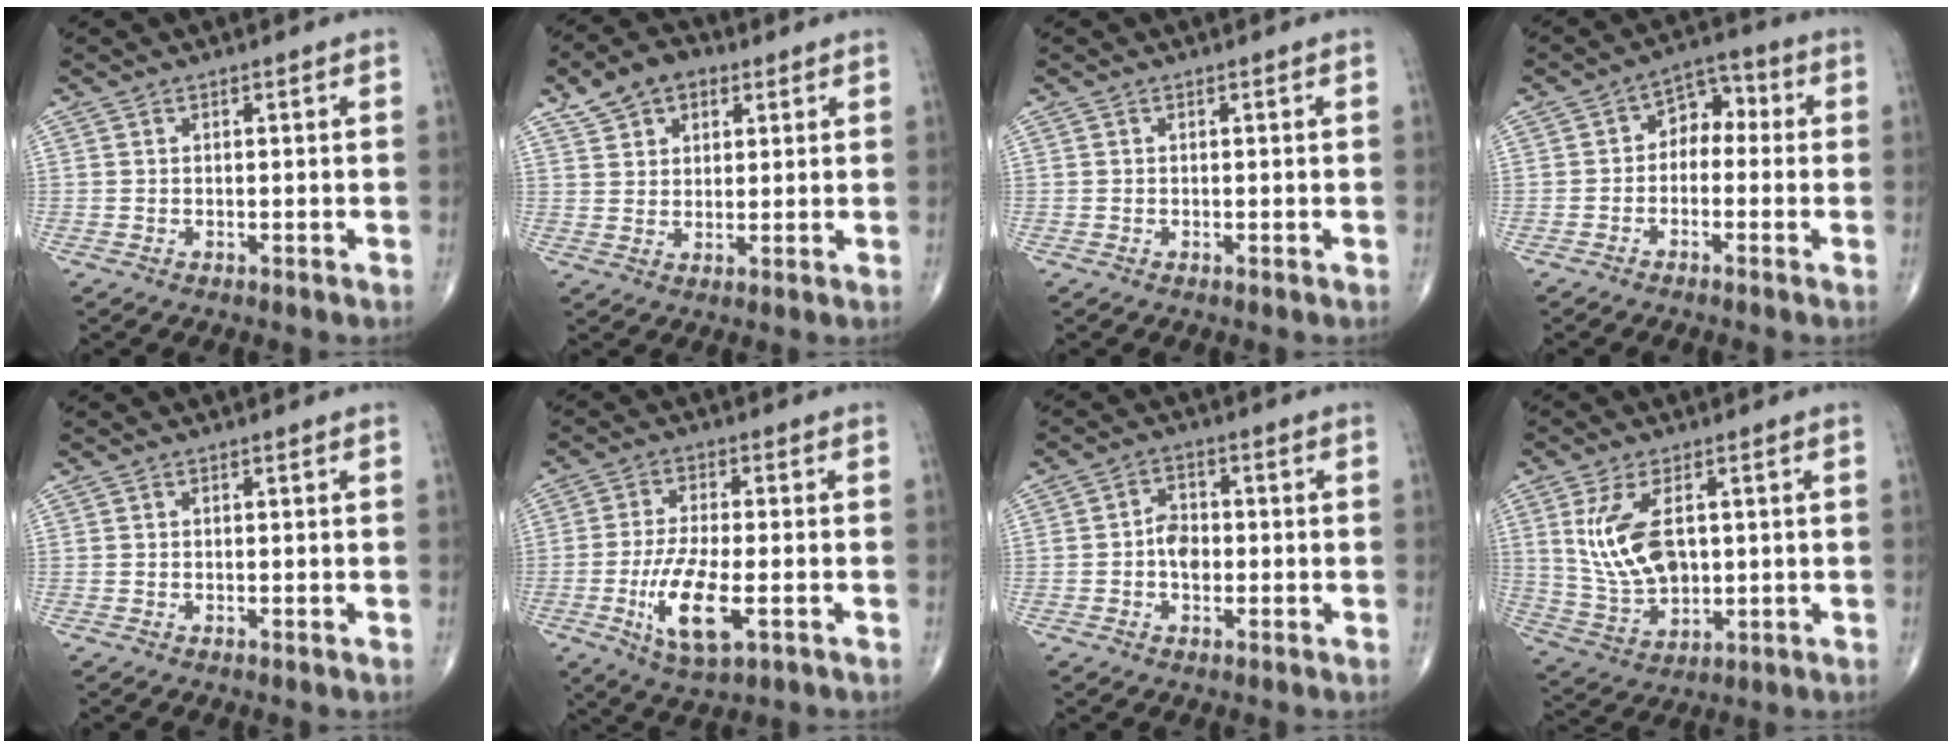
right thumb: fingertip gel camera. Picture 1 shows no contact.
{"total": 8.5, "force": [4.3, 5.7, 4.5], "torque": [-0.051, -0.002, 0.071]}
{"total": 0.0}
{"total": 6.2, "force": [-0.5, 4.5, 4.2], "torque": [-0.029, 0.032, -0.026]}
{"total": 0.0}
{"total": 10.9, "force": [-3.3, 3.7, 9.7], "torque": [-0.189, -0.003, -0.055]}
{"total": 4.6, "force": [-0.7, 3.2, 3.2], "torque": [-0.041, 0.014, -0.018]}
{"total": 13.2, "force": [2.7, 7.4, 10.6], "torque": [-0.206, -0.012, 0.066]}